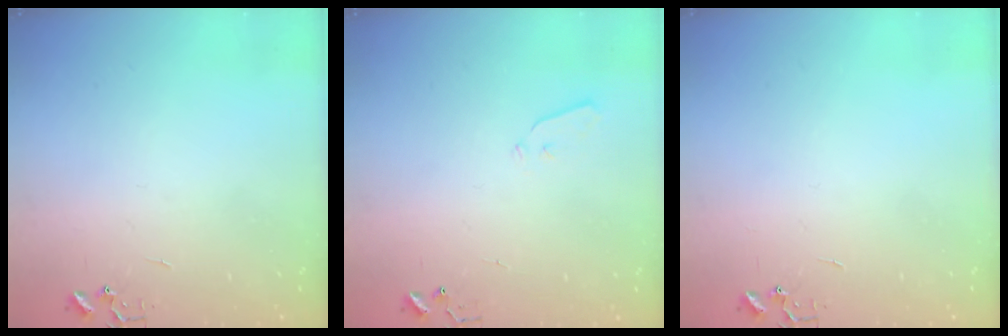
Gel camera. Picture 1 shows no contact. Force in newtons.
{"total": 3.6, "press": 3.6, "slide": 0.6}
{"total": 0.0}